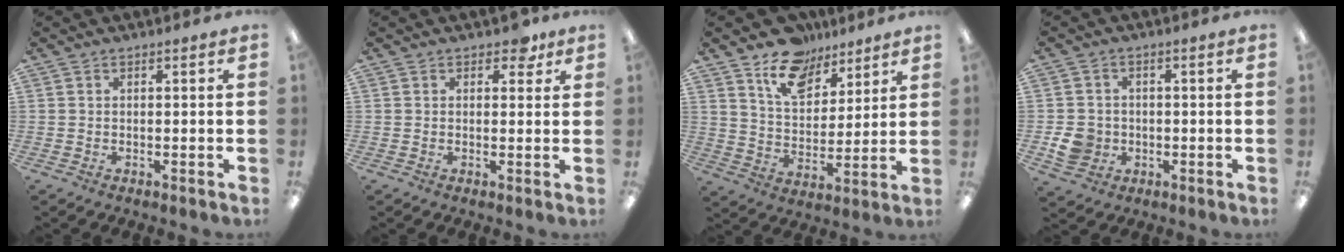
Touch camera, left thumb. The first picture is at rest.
{"total": 3.7, "force": [2.2, 2.2, 2.0], "torque": [-0.011, -0.006, 0.033]}
{"total": 13.1, "force": [9.7, 7.3, 4.8], "torque": [-0.076, -0.058, 0.181]}
{"total": 5.8, "force": [-1.3, 5.2, 2.2], "torque": [-0.036, 0.005, -0.022]}